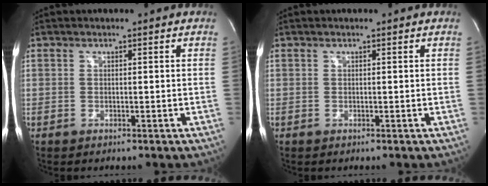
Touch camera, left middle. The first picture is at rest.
{"total": 0.0}